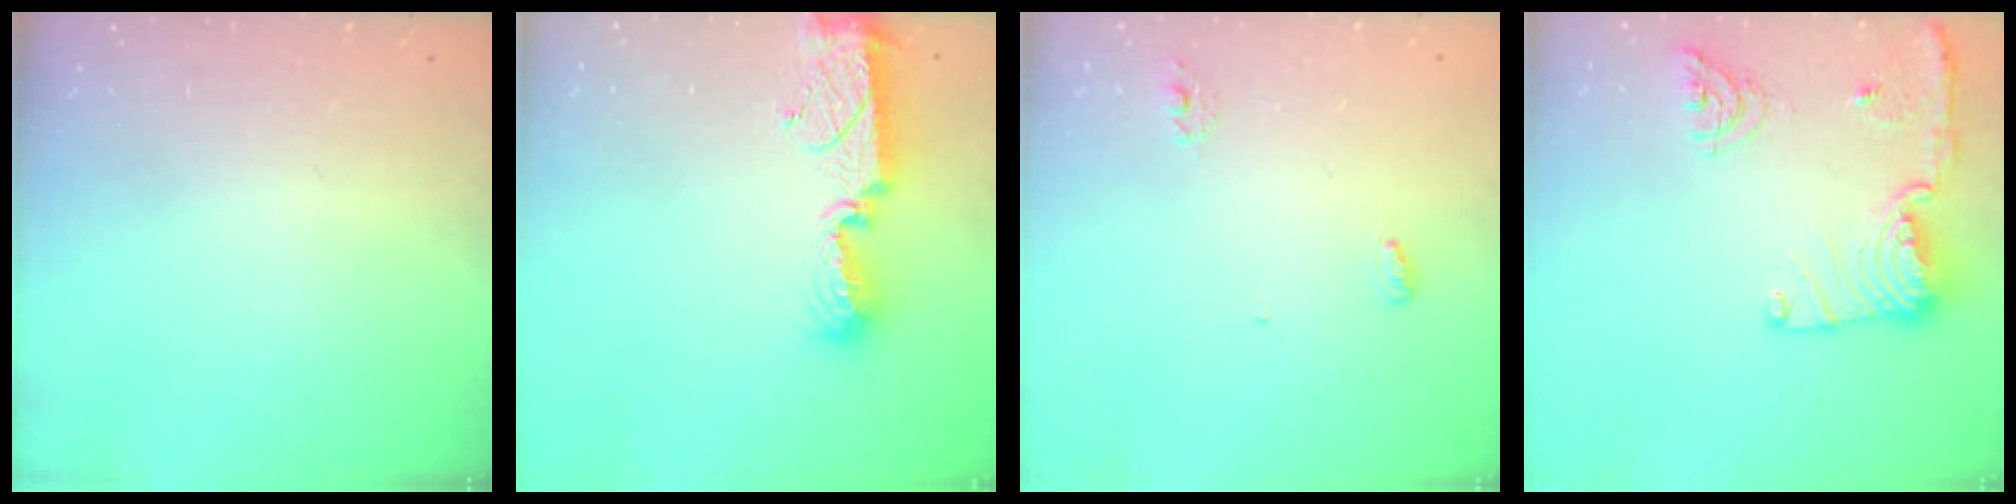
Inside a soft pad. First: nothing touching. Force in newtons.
{"total": 9.8, "press": 9.8, "slide": 0.5}
{"total": 5.2, "press": 4.4, "slide": 2.7}
{"total": 15.2, "press": 14.8, "slide": 3.3}